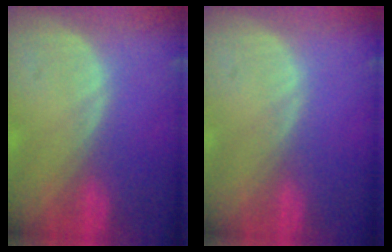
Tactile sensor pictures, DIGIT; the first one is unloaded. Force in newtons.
{"total": 0.0}